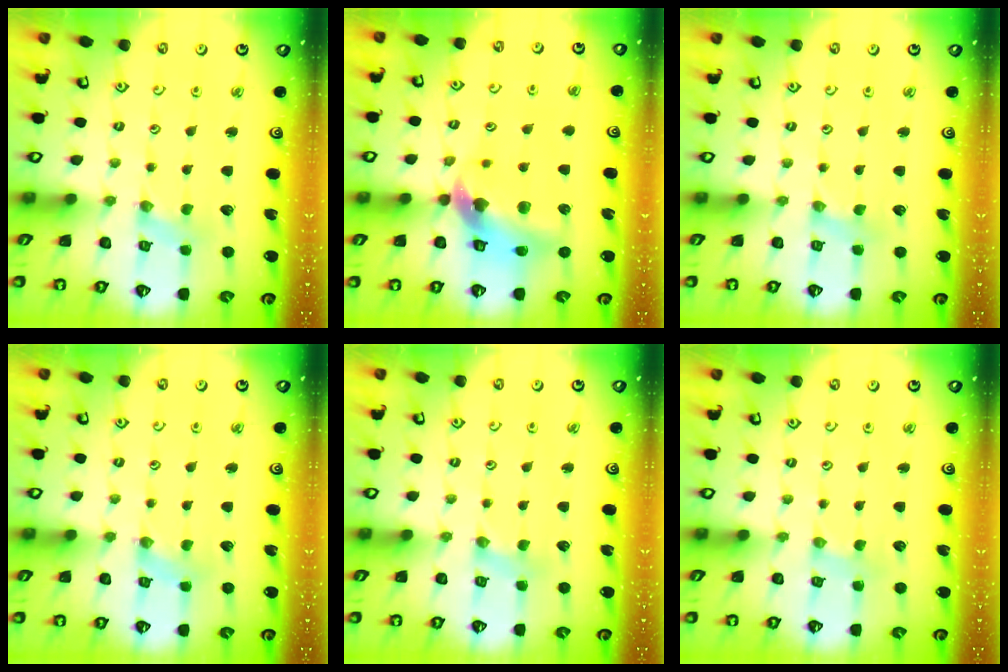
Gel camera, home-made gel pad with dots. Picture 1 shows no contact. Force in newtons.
{"total": 13.1, "press": 13.0, "slide": 1.9}
{"total": 0.8, "press": 0.8, "slide": 0.2}
{"total": 1.5, "press": 1.4, "slide": 0.2}
{"total": 2.8, "press": 2.8, "slide": 0.3}
{"total": 0.5, "press": 0.5, "slide": 0.1}